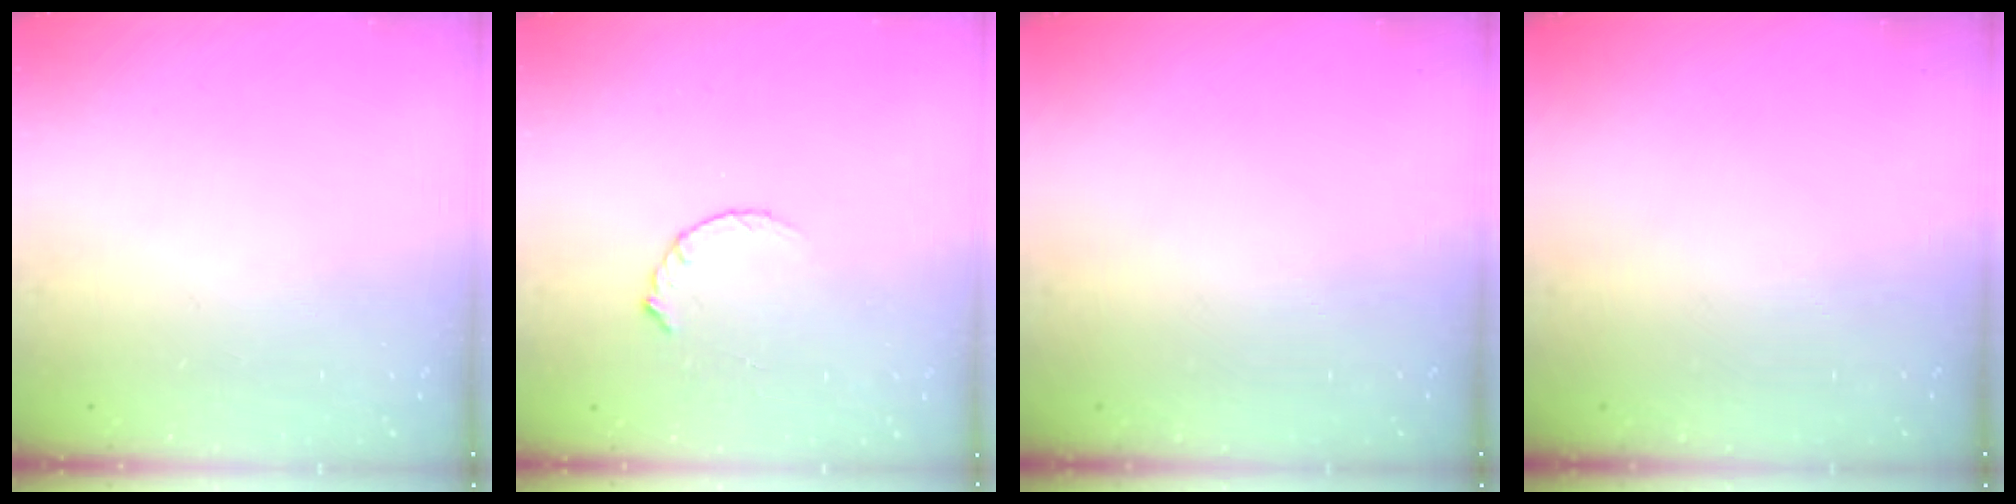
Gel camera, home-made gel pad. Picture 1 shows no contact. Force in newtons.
{"total": 2.8, "press": 2.8, "slide": 0.4}
{"total": 0.0}
{"total": 0.0}